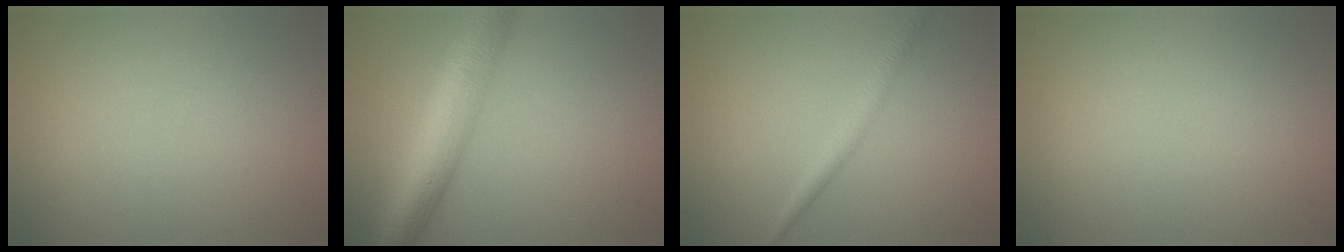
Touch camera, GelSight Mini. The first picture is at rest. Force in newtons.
{"total": 8.2, "press": 8.2, "slide": 0.4}
{"total": 2.0, "press": 2.0, "slide": 0.1}
{"total": 0.0}